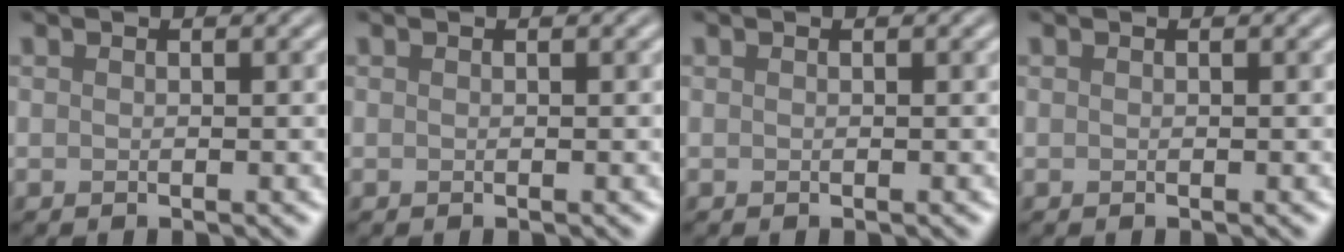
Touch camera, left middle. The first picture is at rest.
{"total": 0.0}
{"total": 0.0}
{"total": 0.0}